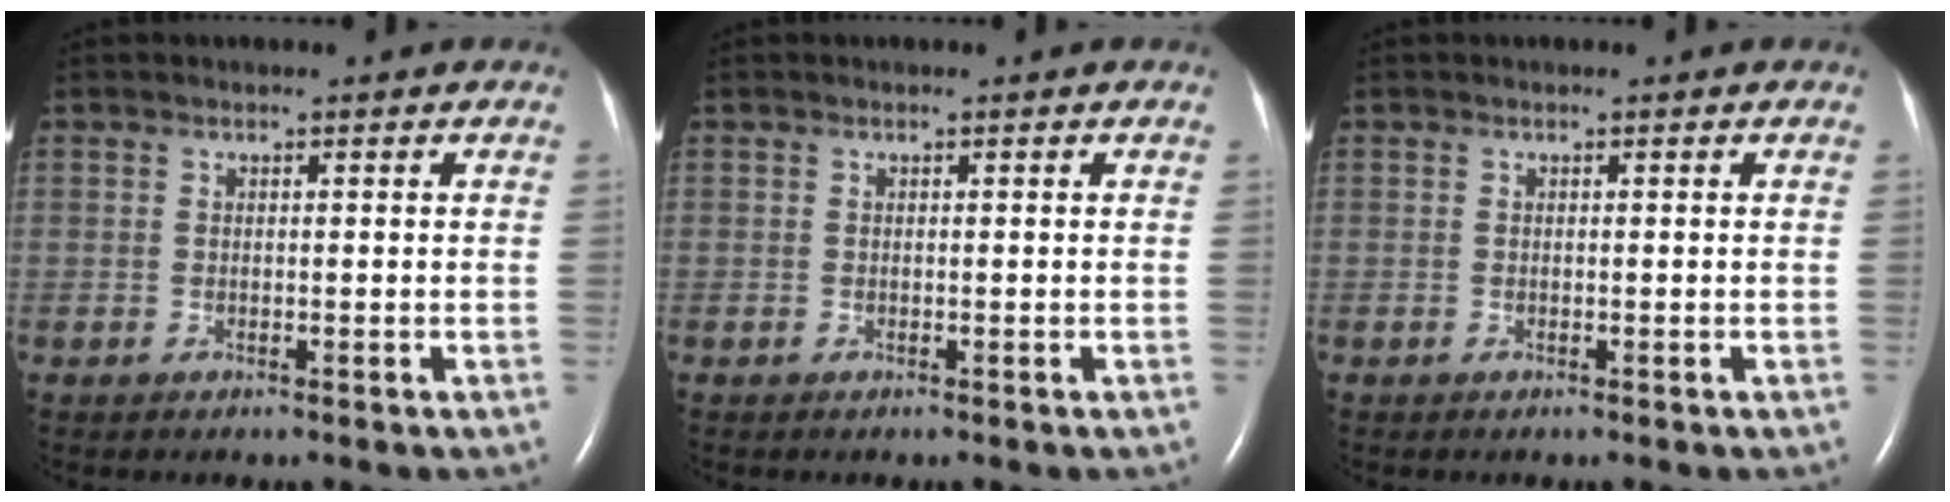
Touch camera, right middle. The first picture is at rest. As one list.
[{"total": 0.0}, {"total": 0.0}]